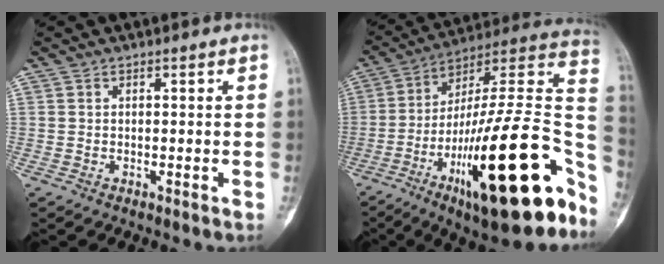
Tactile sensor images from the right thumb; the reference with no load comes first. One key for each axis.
{"total": 32.6, "fx": -13.0, "fy": 8.7, "fz": 28.5, "tx": -0.378, "ty": 0.055, "tz": -0.200}